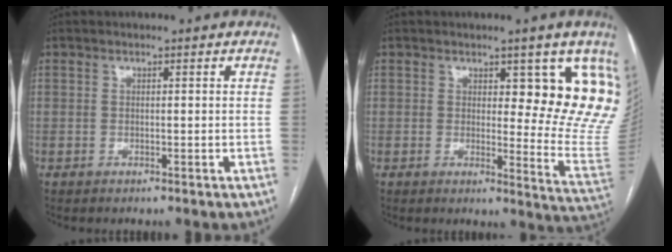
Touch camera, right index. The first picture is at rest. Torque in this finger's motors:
{"motor_torque": [0.60, 0.35, 0.40, 0.07]}